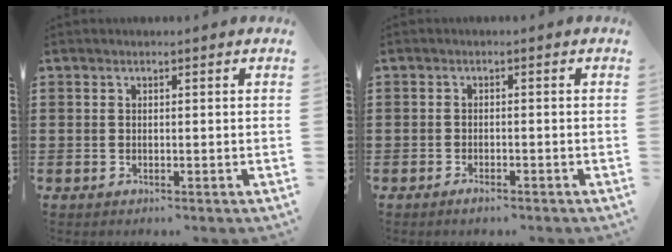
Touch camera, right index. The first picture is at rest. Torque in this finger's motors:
{"motor_torque": [0.54, 1.60, -0.03, -0.01]}